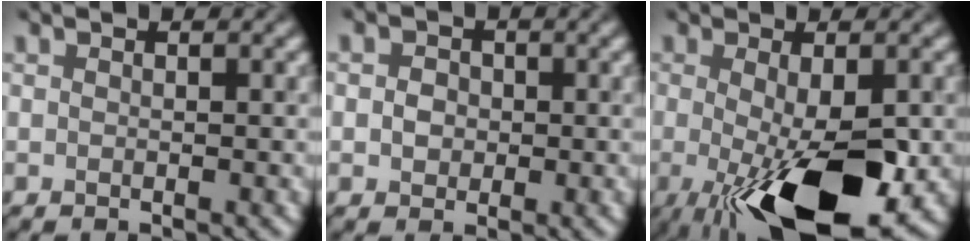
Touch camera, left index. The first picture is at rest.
{"total": 1.4, "force": [-0.8, 1.0, -0.4], "torque": [0.001, 0.001, -0.005]}
{"total": 11.3, "force": [-3.3, 3.4, 10.3], "torque": [-0.156, -0.011, -0.039]}